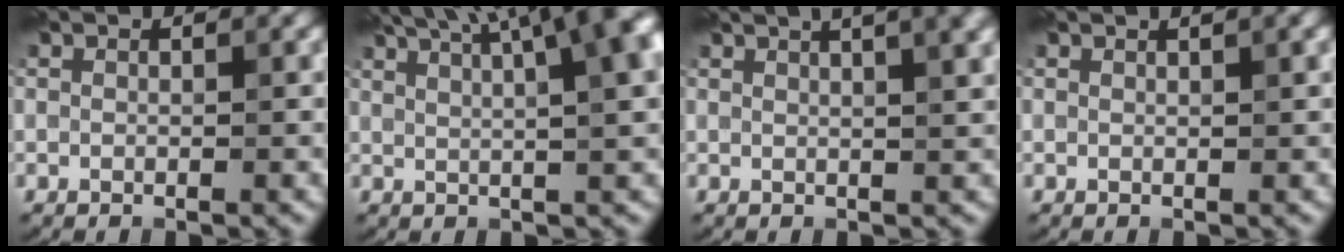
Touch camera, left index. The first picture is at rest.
{"total": 18.2, "force": [9.3, 7.3, 13.9], "torque": [-0.146, 0.085, 0.099]}
{"total": 9.4, "force": [5.3, 3.9, 6.7], "torque": [-0.044, 0.058, 0.037]}
{"total": 1.2, "force": [0.7, 0.1, 1.0], "torque": [-0.011, 0.002, 0.011]}